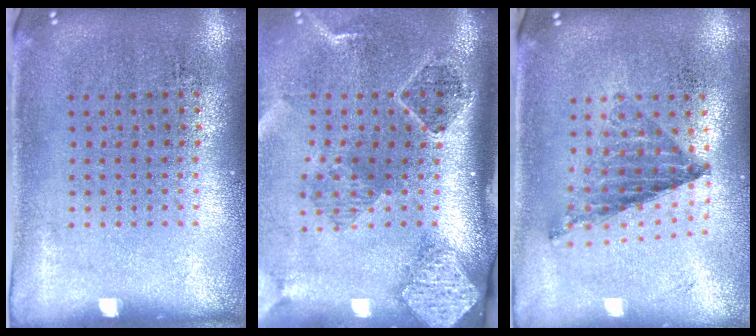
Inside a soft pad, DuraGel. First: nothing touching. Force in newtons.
{"total": 2.8, "press": 2.0, "slide": 1.9}
{"total": 0.8, "press": 0.8, "slide": 0.1}